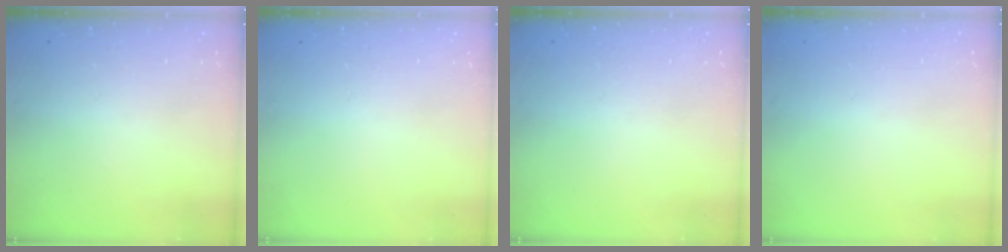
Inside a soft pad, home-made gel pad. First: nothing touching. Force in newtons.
{"total": 0.0}
{"total": 0.0}
{"total": 0.6, "press": 0.6, "slide": 0.2}